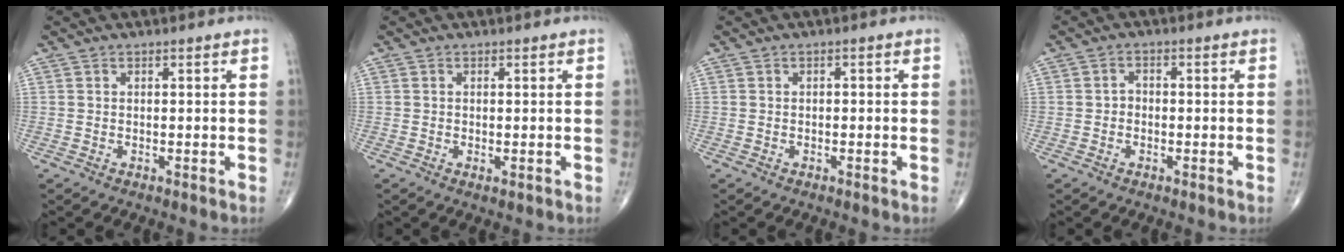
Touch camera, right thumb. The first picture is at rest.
{"total": 0.7, "force": [-0.3, 0.2, 0.6], "torque": [-0.012, -0.005, -0.004]}
{"total": 0.6, "force": [-0.1, 0.4, 0.4], "torque": [0.002, 0.002, -0.006]}
{"total": 1.7, "force": [-0.5, 1.4, 0.8], "torque": [-0.003, 0.008, -0.013]}